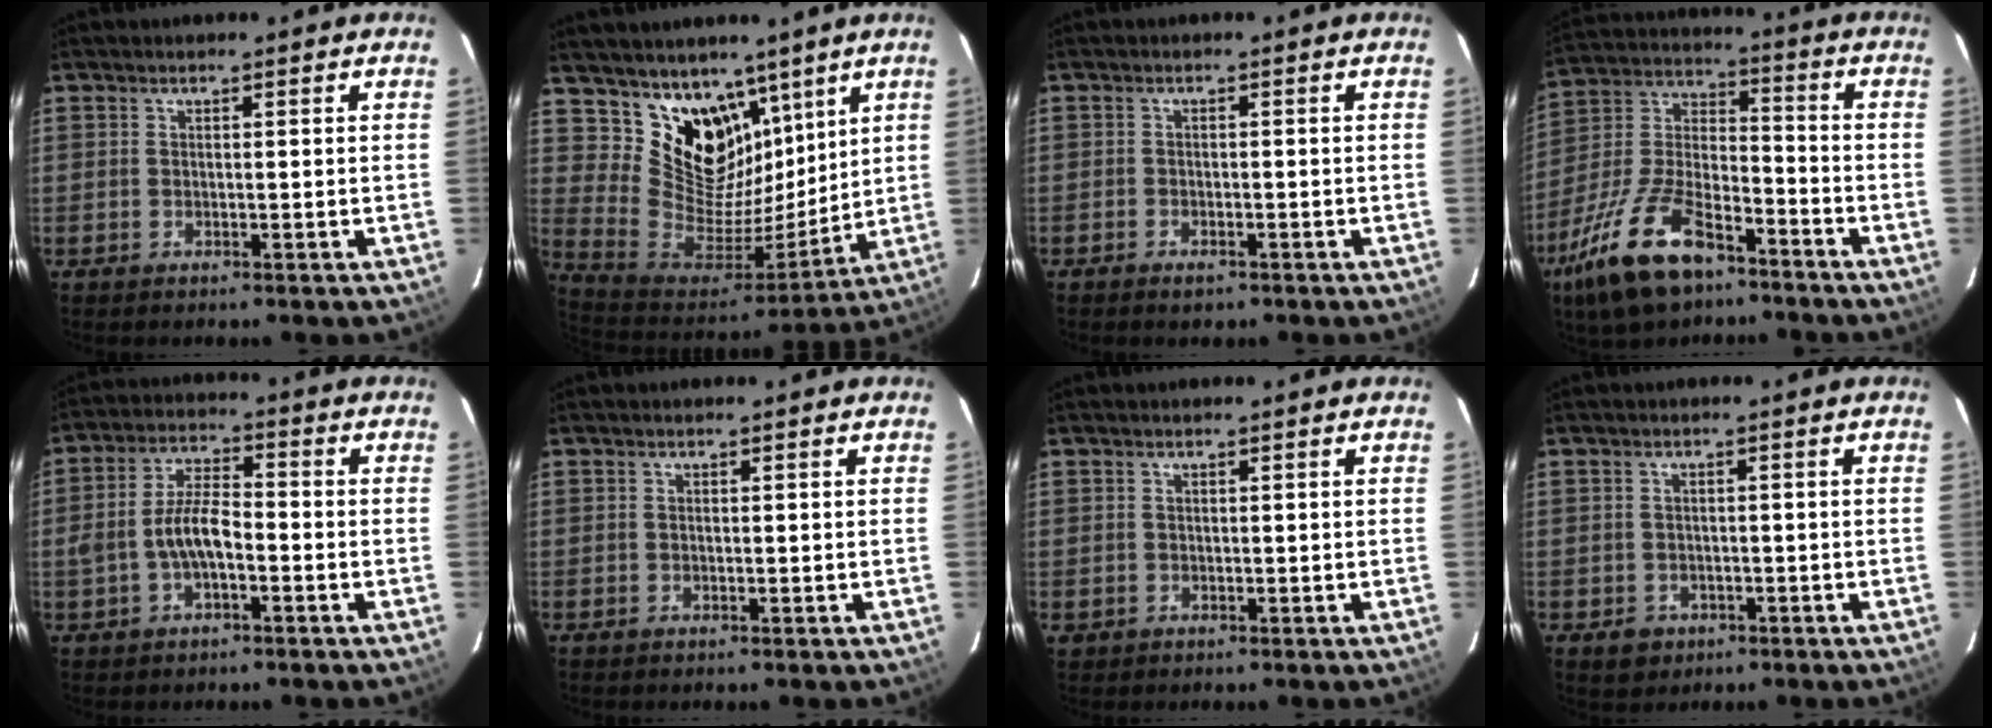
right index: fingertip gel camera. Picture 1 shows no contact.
{"total": 16.0, "force": [10.4, 10.5, 5.9], "torque": [-0.119, -0.010, 0.208]}
{"total": 2.2, "force": [-1.6, 1.2, 1.0], "torque": [-0.026, -0.001, -0.028]}
{"total": 19.3, "force": [-12.1, 8.3, 12.6], "torque": [-0.271, -0.006, -0.223]}
{"total": 7.3, "force": [-2.2, 3.1, 6.2], "torque": [-0.124, 0.012, -0.037]}
{"total": 0.0}
{"total": 1.3, "force": [0.0, 1.3, 0.1], "torque": [0.000, 0.001, 0.000]}
{"total": 3.6, "force": [-1.4, 3.2, 0.8], "torque": [-0.022, 0.002, -0.013]}